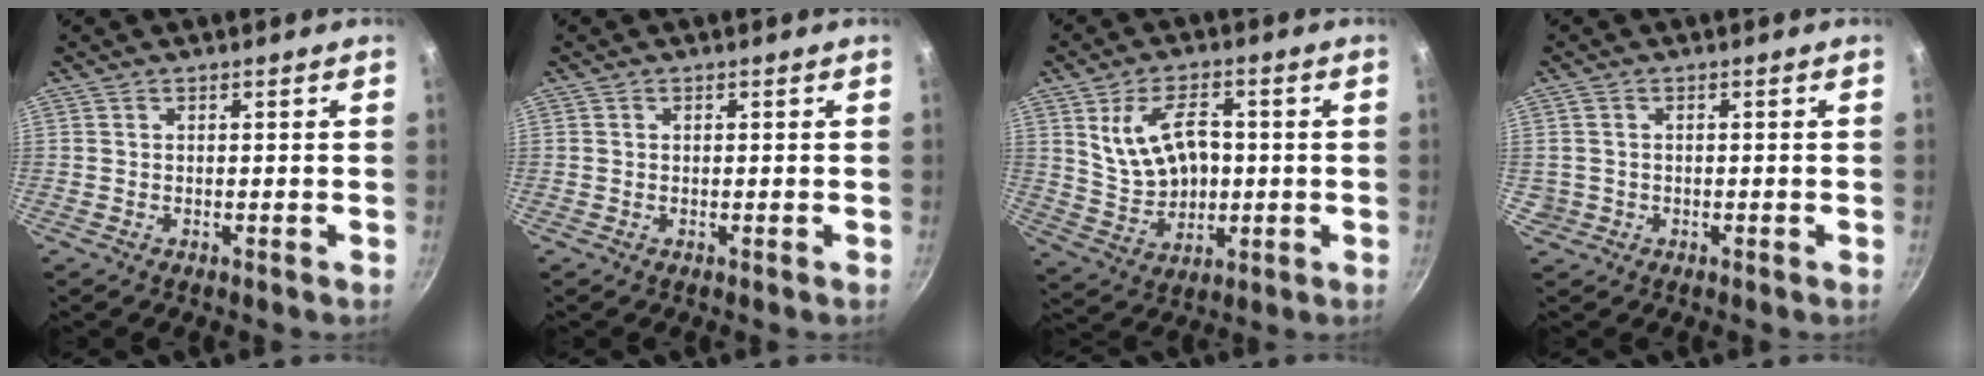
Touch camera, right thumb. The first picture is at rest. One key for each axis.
{"total": 0.0}
{"total": 12.2, "fx": 1.7, "fy": 7.8, "fz": 9.2, "tx": -0.141, "ty": -0.004, "tz": 0.047}
{"total": 2.5, "fx": -0.2, "fy": 2.4, "fz": 0.6, "tx": -0.003, "ty": 0.011, "tz": 0.004}